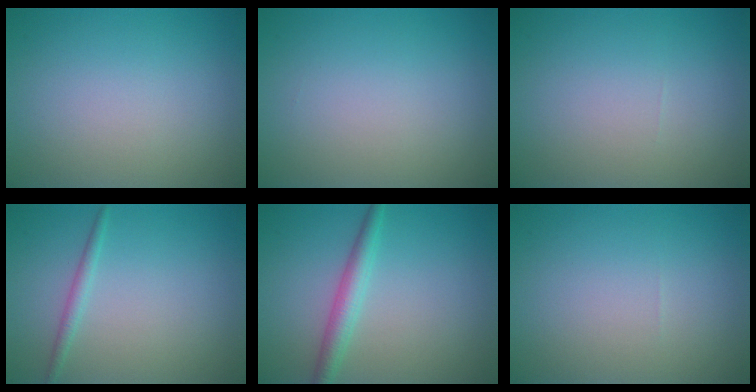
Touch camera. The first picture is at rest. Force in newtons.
{"total": 0.0}
{"total": 0.0}
{"total": 1.2, "press": 1.2, "slide": 0.1}
{"total": 2.6, "press": 2.6, "slide": 0.1}
{"total": 0.0}